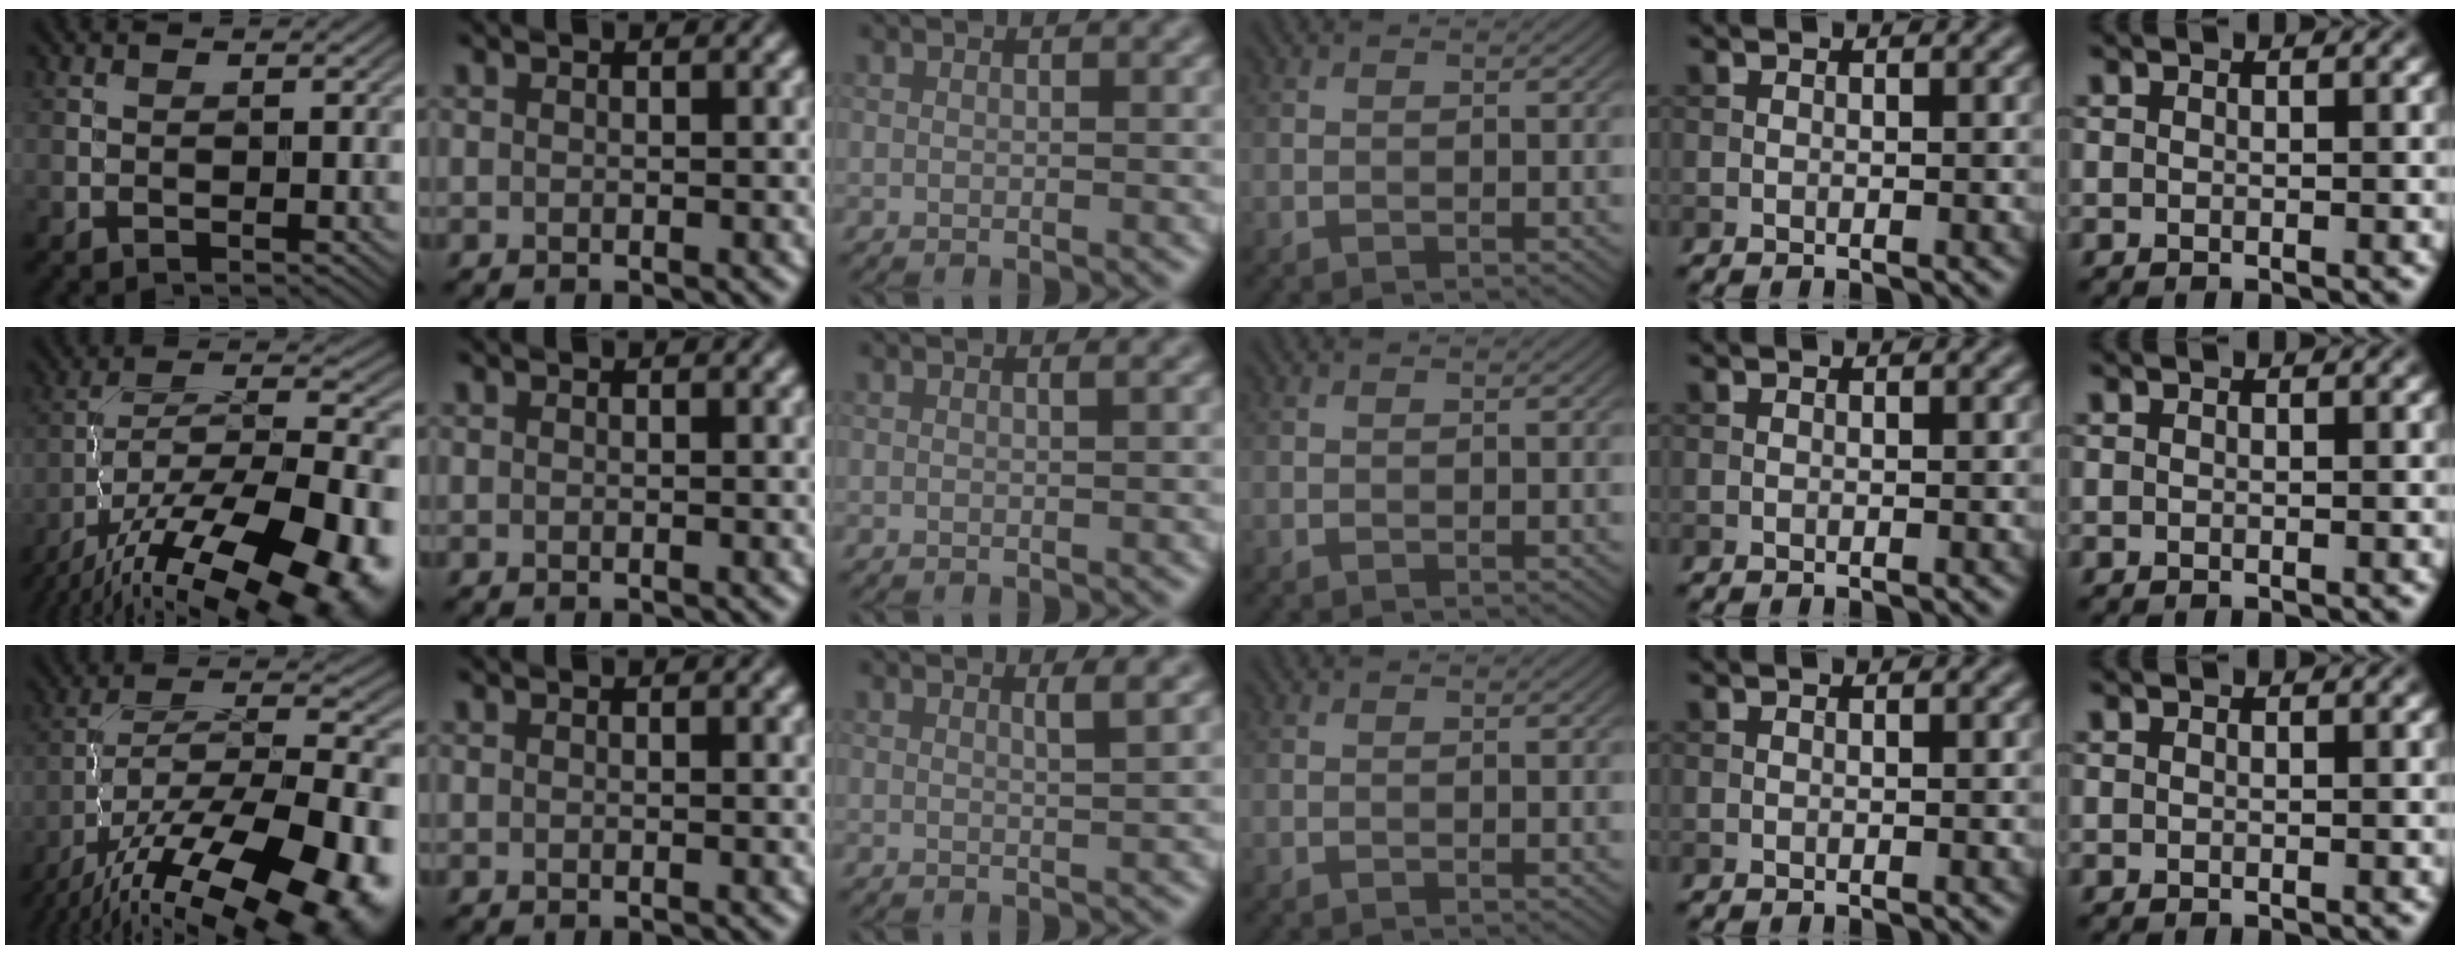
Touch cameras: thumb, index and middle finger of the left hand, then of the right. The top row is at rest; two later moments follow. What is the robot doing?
{"motion": "screw", "object": "dispenser bottle"}